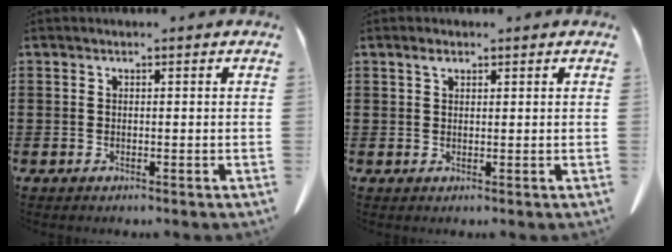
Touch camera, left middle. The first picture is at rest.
{"total": 1.6, "force": [1.0, 0.7, 1.0], "torque": [-0.024, 0.002, 0.019]}